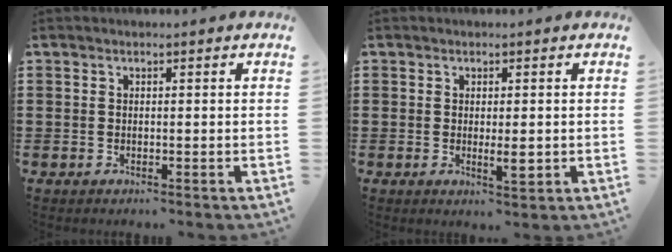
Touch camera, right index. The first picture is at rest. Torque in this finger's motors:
{"motor_torque": [-0.13, -0.09, 0.13, 0.05]}